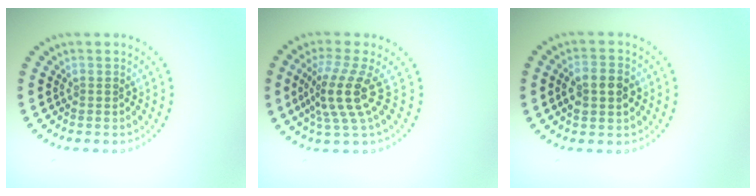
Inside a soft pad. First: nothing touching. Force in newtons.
{"total": 4.3, "press": 3.1, "slide": 3.0}
{"total": 3.6, "press": 3.6, "slide": 0.2}